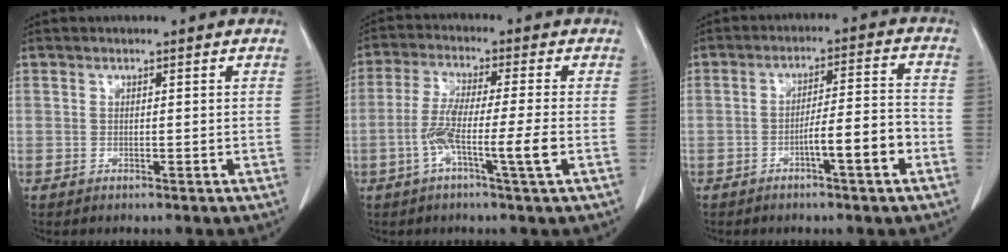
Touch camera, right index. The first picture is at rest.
{"total": 8.4, "force": [-2.6, -0.5, 7.9], "torque": [-0.152, -0.006, -0.052]}
{"total": 7.5, "force": [-3.2, 0.3, 6.7], "torque": [-0.105, 0.013, -0.050]}